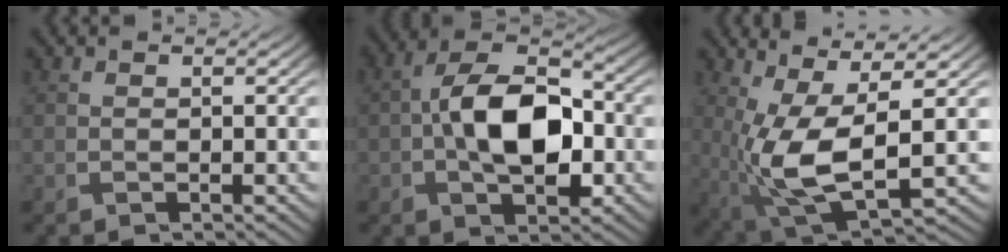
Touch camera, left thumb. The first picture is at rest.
{"total": 11.1, "force": [-1.0, 6.4, 9.1], "torque": [-0.167, 0.005, -0.023]}
{"total": 10.7, "force": [-0.3, 4.1, 9.9], "torque": [-0.218, -0.008, 0.001]}